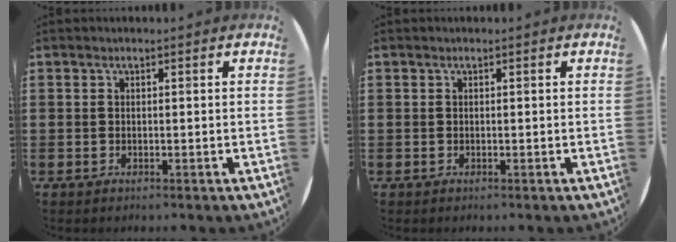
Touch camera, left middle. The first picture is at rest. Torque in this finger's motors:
{"motor_torque": [-0.12, 0.01, 0.03, 0.00]}